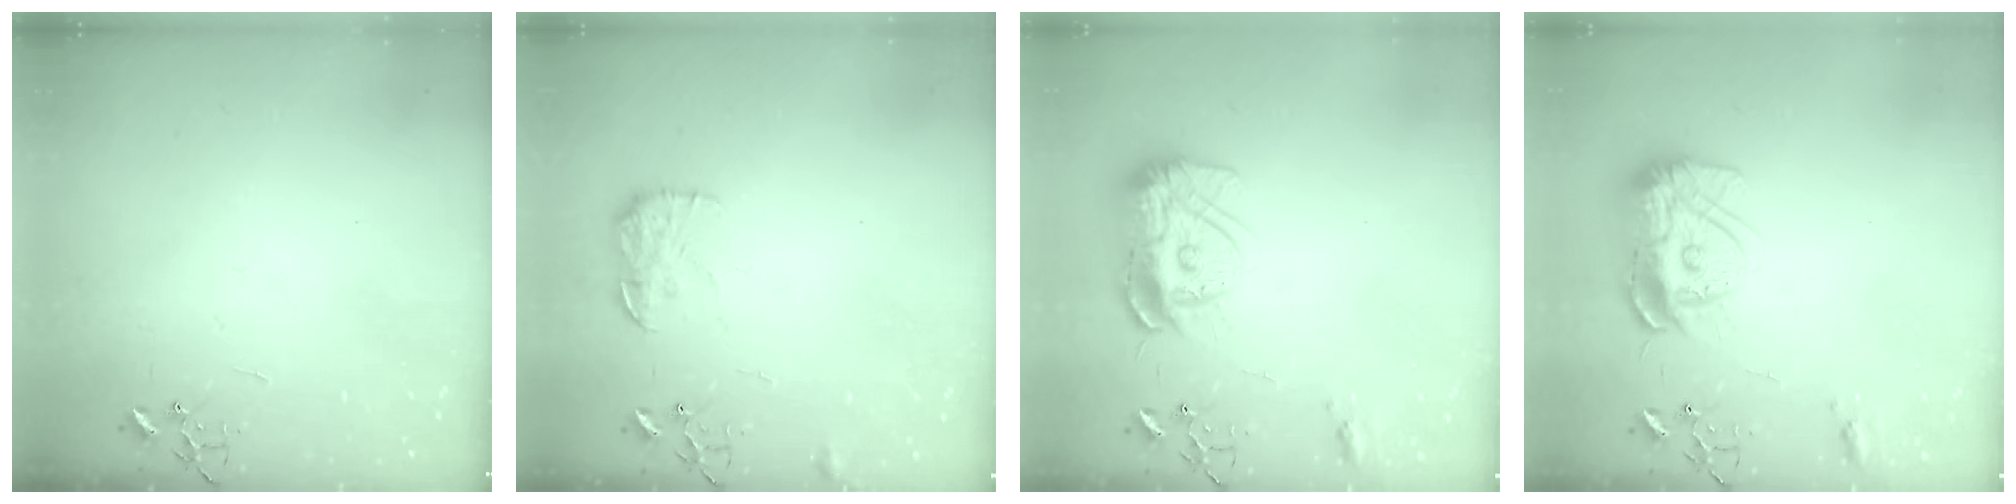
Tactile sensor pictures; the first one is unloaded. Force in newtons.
{"total": 9.5, "press": 9.5, "slide": 0.2}
{"total": 14.2, "press": 14.1, "slide": 1.3}
{"total": 14.2, "press": 14.1, "slide": 1.3}